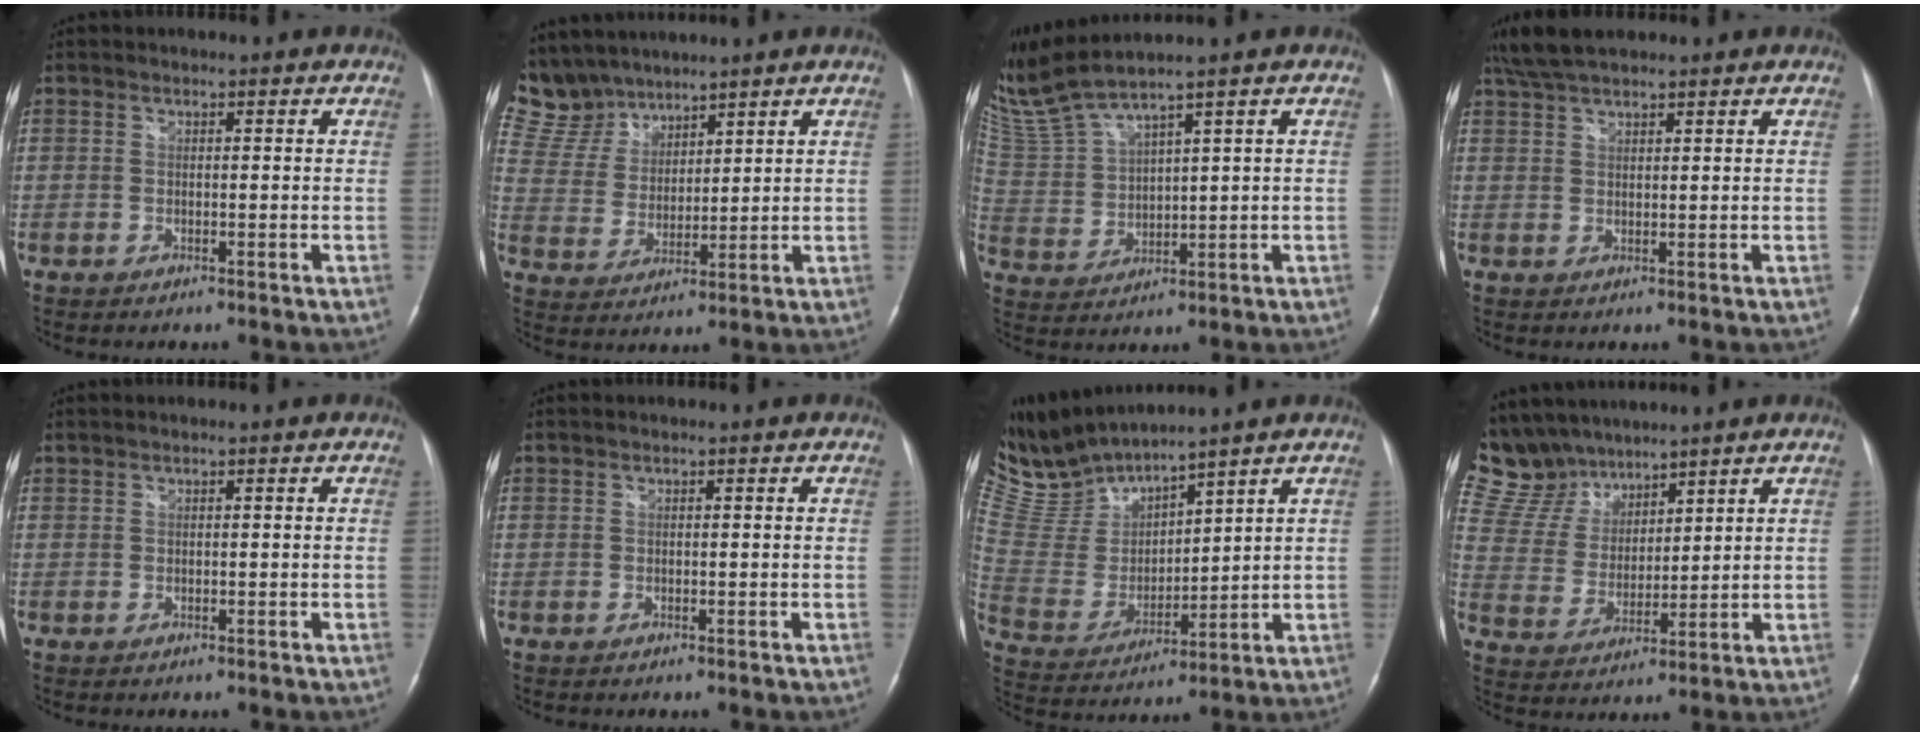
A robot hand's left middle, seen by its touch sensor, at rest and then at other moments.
{"total": 9.9, "force": [9.1, 3.9, 0.5], "torque": [-0.027, 0.015, 0.201]}
{"total": 9.3, "force": [8.1, -1.1, 4.3], "torque": [-0.108, 0.006, 0.178]}
{"total": 5.9, "force": [5.0, 1.2, 2.9], "torque": [-0.064, 0.022, 0.096]}
{"total": 0.5, "force": [0.5, 0.0, 0.0], "torque": [-0.006, 0.008, 0.016]}
{"total": 0.0}
{"total": 10.4, "force": [10.3, 0.2, 1.6], "torque": [-0.068, 0.004, 0.233]}
{"total": 11.4, "force": [10.4, 4.6, 1.6], "torque": [-0.050, 0.019, 0.219]}